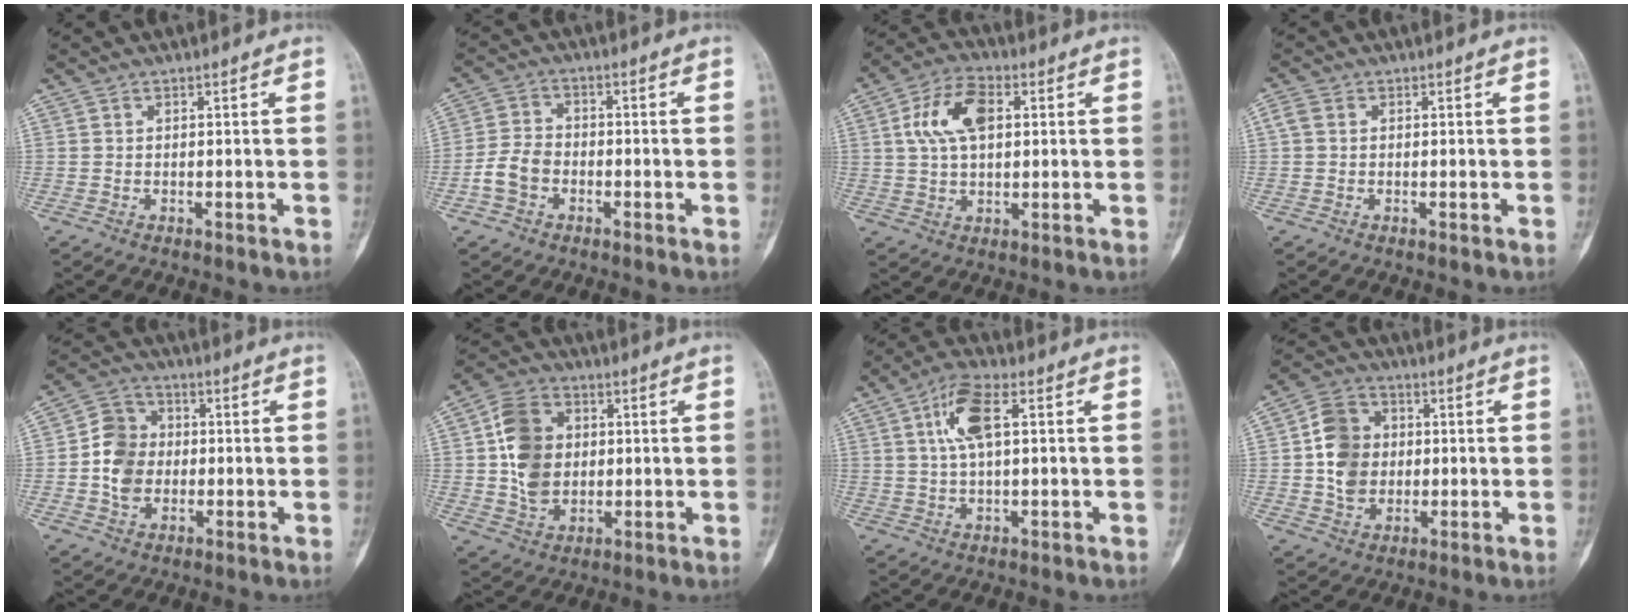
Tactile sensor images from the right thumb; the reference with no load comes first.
{"total": 5.8, "force": [-2.2, 4.3, 3.3], "torque": [-0.061, 0.021, -0.047]}
{"total": 10.2, "force": [2.4, 5.9, 7.9], "torque": [-0.146, 0.012, 0.039]}
{"total": 1.9, "force": [0.3, 1.5, 1.1], "torque": [-0.029, 0.007, 0.005]}
{"total": 8.9, "force": [-0.8, 7.4, 4.8], "torque": [-0.064, 0.017, -0.022]}
{"total": 11.7, "force": [1.2, 9.1, 7.3], "torque": [-0.110, 0.004, 0.023]}
{"total": 8.4, "force": [2.4, 3.2, 7.4], "torque": [-0.146, 0.010, 0.043]}
{"total": 10.3, "force": [0.4, 8.5, 5.8], "torque": [-0.079, 0.008, 0.004]}